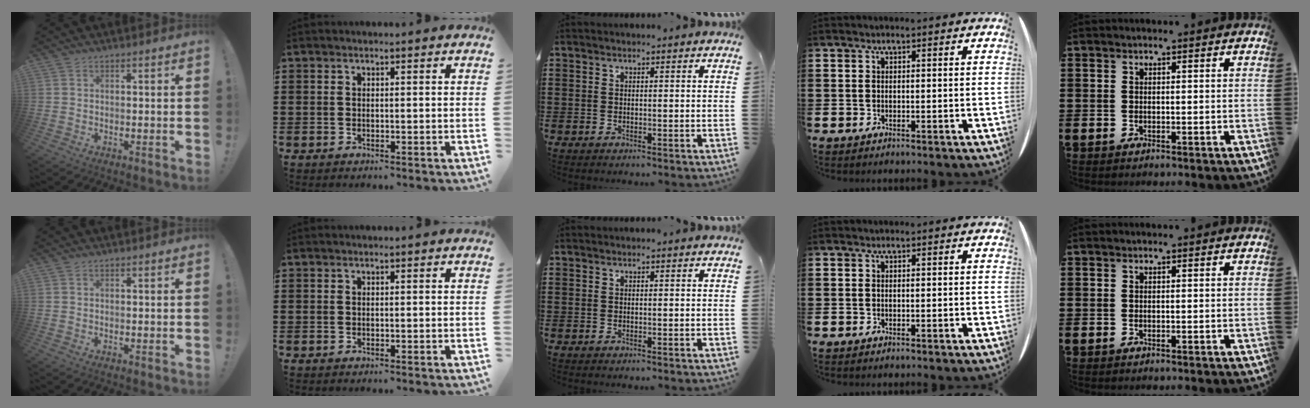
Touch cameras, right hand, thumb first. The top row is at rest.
{}